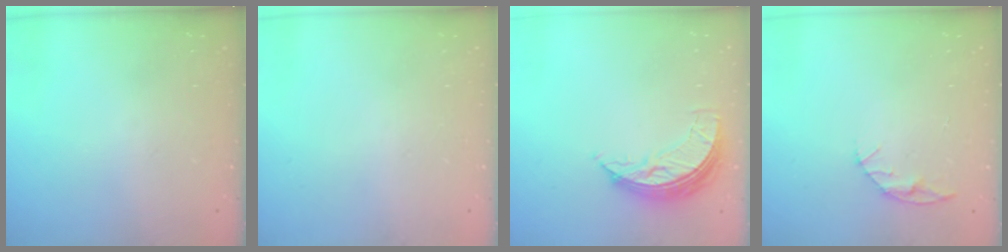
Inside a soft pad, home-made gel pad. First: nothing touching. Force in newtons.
{"total": 0.0}
{"total": 7.2, "press": 7.2, "slide": 0.3}
{"total": 5.0, "press": 5.0, "slide": 0.4}